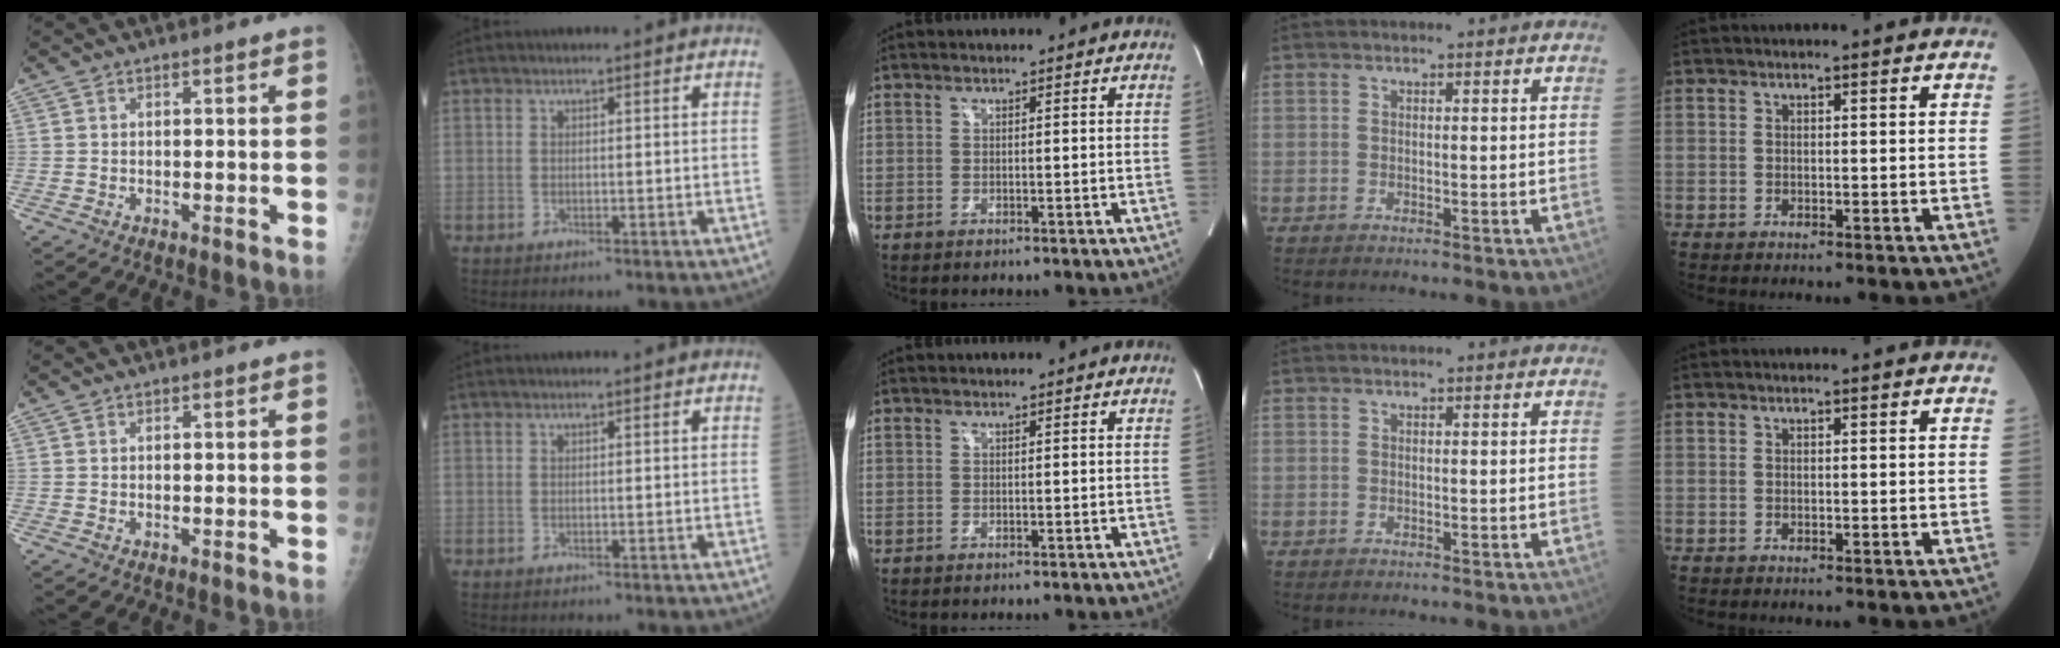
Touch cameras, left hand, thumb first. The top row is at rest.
{}